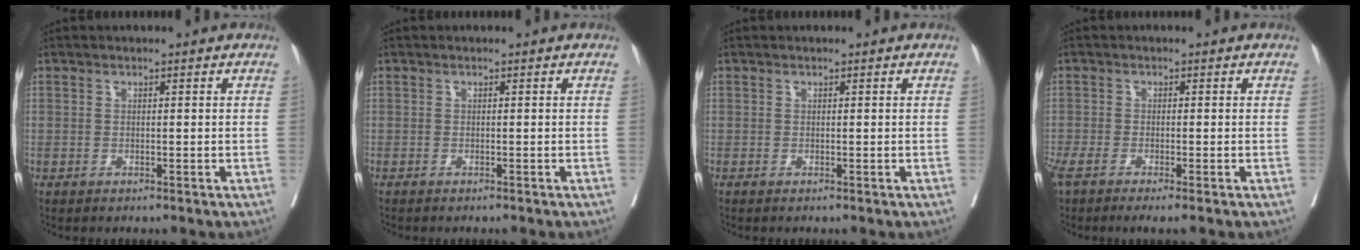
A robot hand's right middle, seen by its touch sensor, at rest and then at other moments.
{"total": 0.7, "force": [-0.6, 0.1, 0.2], "torque": [-0.009, -0.002, -0.012]}
{"total": 0.0}
{"total": 4.5, "force": [-3.3, 0.4, 3.1], "torque": [-0.055, -0.009, -0.058]}